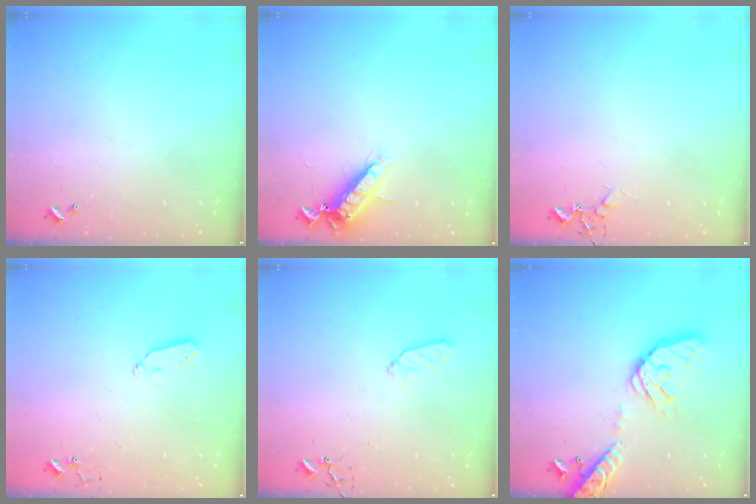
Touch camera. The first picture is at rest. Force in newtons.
{"total": 12.4, "press": 12.3, "slide": 1.5}
{"total": 5.8, "press": 5.7, "slide": 1.0}
{"total": 3.8, "press": 3.8, "slide": 0.6}
{"total": 5.4, "press": 5.3, "slide": 0.7}
{"total": 19.5, "press": 19.2, "slide": 3.3}